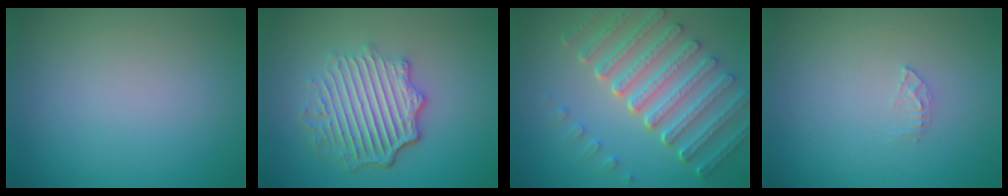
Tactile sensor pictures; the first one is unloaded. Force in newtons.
{"total": 6.1, "press": 4.5, "slide": 4.1}
{"total": 7.0, "press": 5.2, "slide": 4.7}
{"total": 0.9, "press": 0.9, "slide": 0.1}